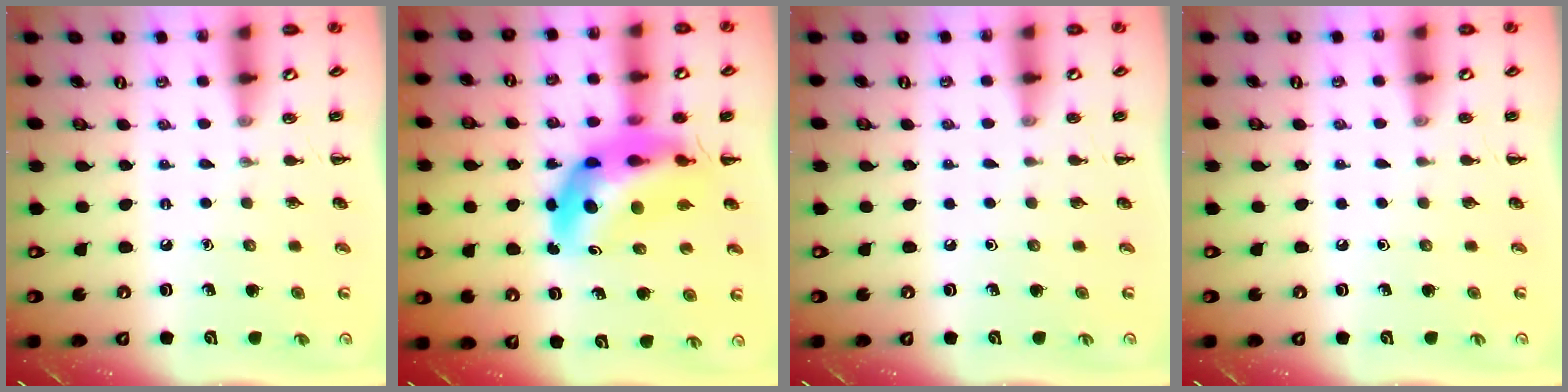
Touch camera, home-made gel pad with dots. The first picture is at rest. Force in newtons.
{"total": 13.4, "press": 12.8, "slide": 3.9}
{"total": 0.0}
{"total": 0.0}